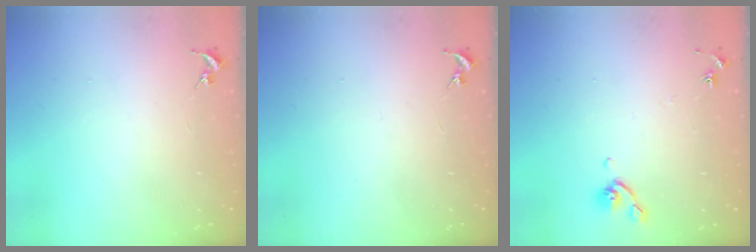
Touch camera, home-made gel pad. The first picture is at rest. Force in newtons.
{"total": 0.0}
{"total": 5.2, "press": 5.1, "slide": 1.0}